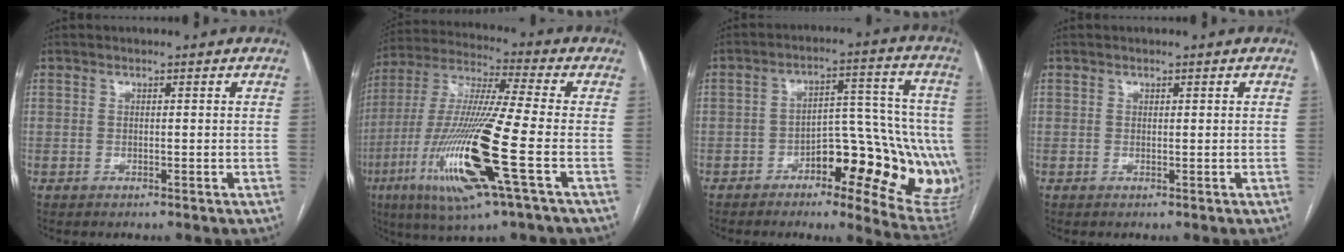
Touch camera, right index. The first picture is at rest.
{"total": 19.7, "force": [-6.5, 0.5, 18.6], "torque": [-0.406, -0.028, -0.126]}
{"total": 17.0, "force": [-4.6, 6.7, 14.9], "torque": [-0.137, 0.024, -0.052]}
{"total": 0.0}